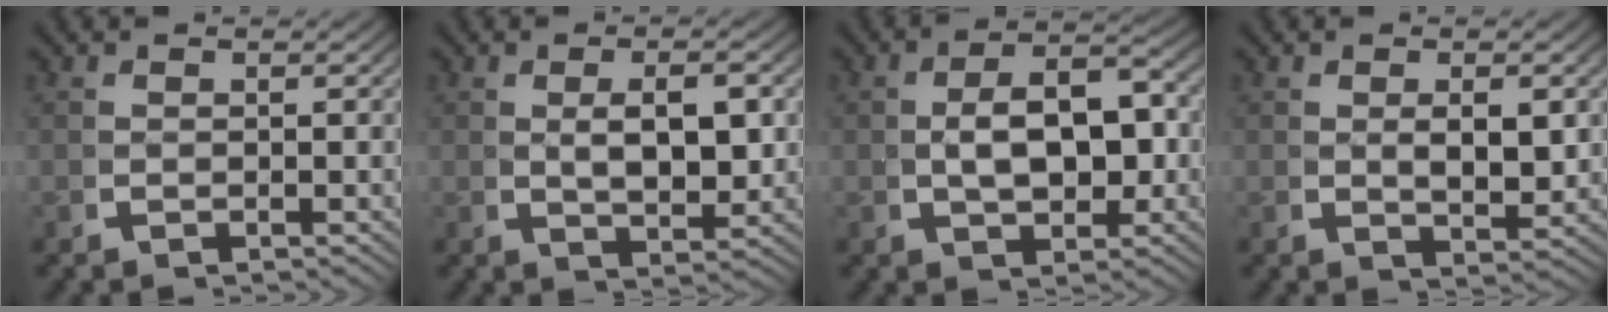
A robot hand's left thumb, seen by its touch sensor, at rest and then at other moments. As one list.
[{"total": 3.7, "force": [0.5, 1.9, 3.2], "torque": [-0.052, -0.006, 0.016]}, {"total": 6.4, "force": [0.0, 4.0, 5.0], "torque": [-0.078, -0.009, 0.010]}, {"total": 2.4, "force": [0.6, 1.2, 2.0], "torque": [-0.034, -0.008, 0.016]}]